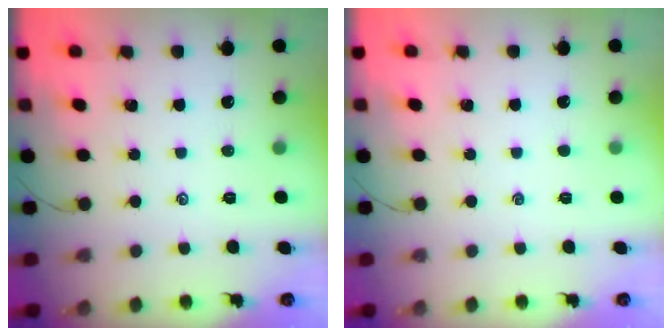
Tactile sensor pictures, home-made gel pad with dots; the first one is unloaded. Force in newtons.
{"total": 0.0}